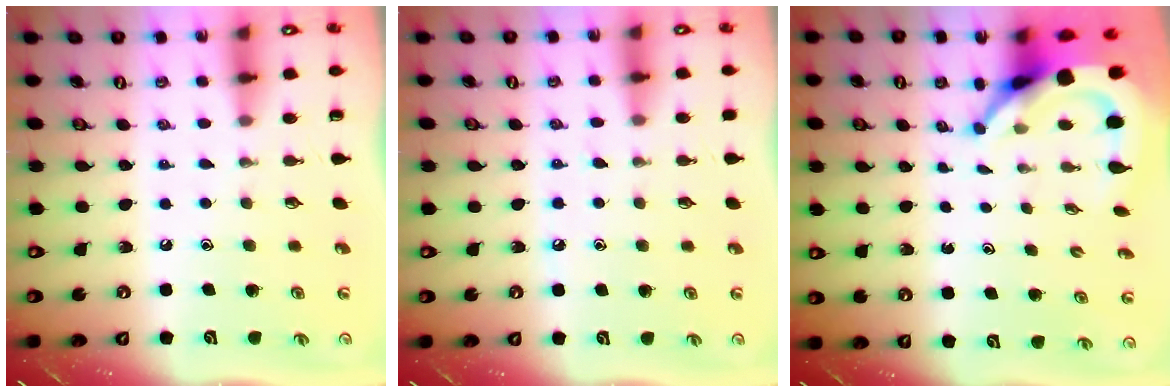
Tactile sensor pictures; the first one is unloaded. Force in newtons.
{"total": 6.8, "press": 6.7, "slide": 0.8}
{"total": 6.7, "press": 6.6, "slide": 0.8}